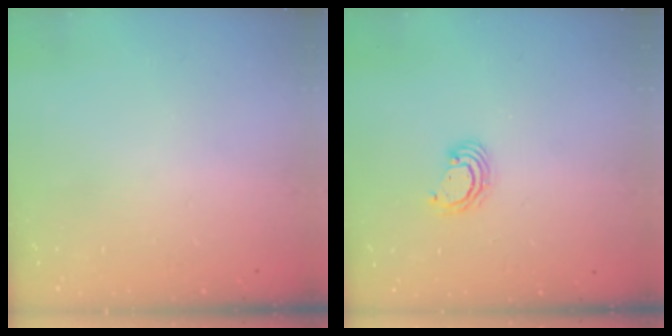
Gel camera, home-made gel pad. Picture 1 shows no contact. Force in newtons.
{"total": 3.8, "press": 3.8, "slide": 0.2}